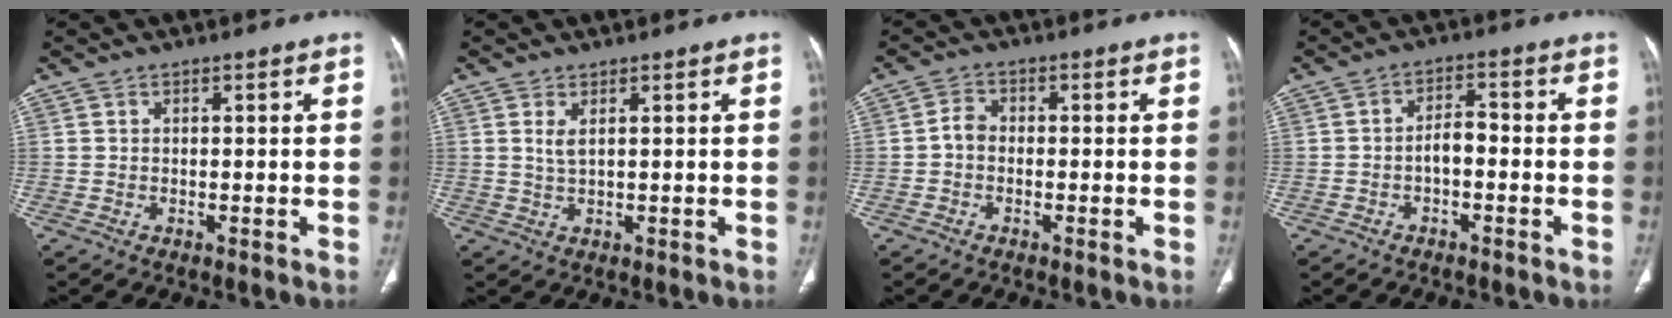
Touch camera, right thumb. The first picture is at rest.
{"total": 2.1, "force": [0.8, 0.7, 1.8], "torque": [-0.043, -0.005, 0.023]}
{"total": 2.6, "force": [-0.7, 1.9, 1.7], "torque": [-0.025, 0.011, -0.022]}
{"total": 3.6, "force": [-1.2, 1.9, 2.8], "torque": [-0.040, 0.024, -0.025]}